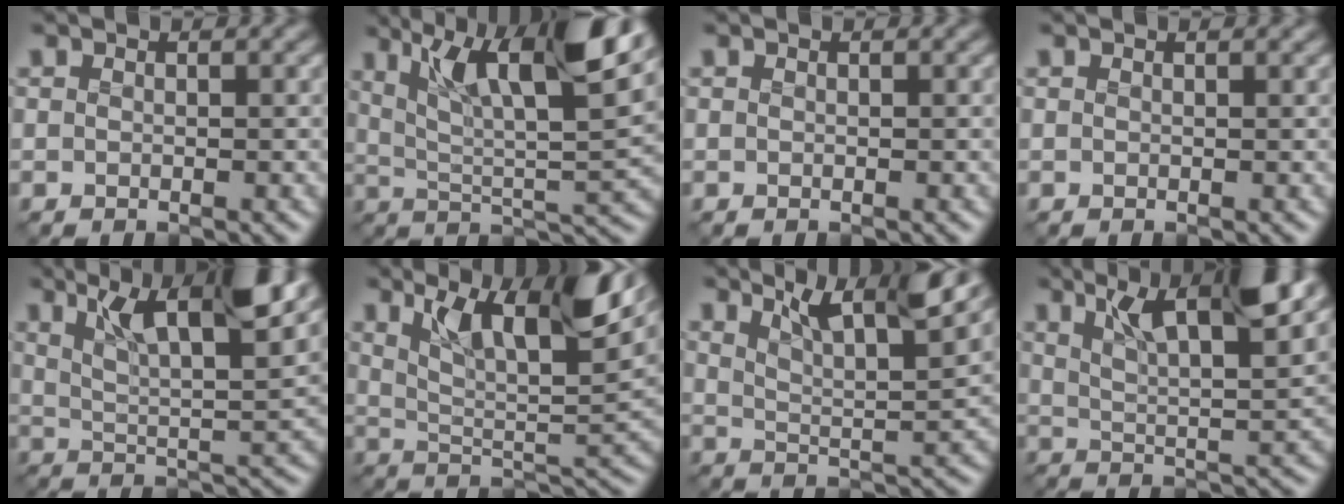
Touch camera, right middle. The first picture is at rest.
{"total": 11.4, "force": [6.1, 3.3, 9.1], "torque": [-0.152, 0.001, 0.098]}
{"total": 0.0}
{"total": 0.5, "force": [0.4, 0.1, 0.3], "torque": [-0.006, 0.000, 0.007]}
{"total": 9.5, "force": [5.2, 2.4, 7.5], "torque": [-0.128, 0.011, 0.087]}
{"total": 10.4, "force": [6.0, 2.9, 8.0], "torque": [-0.143, 0.000, 0.100]}
{"total": 7.9, "force": [5.6, 1.5, 5.3], "torque": [-0.084, 0.008, 0.080]}
{"total": 8.6, "force": [5.0, 2.0, 6.7], "torque": [-0.113, 0.010, 0.084]}